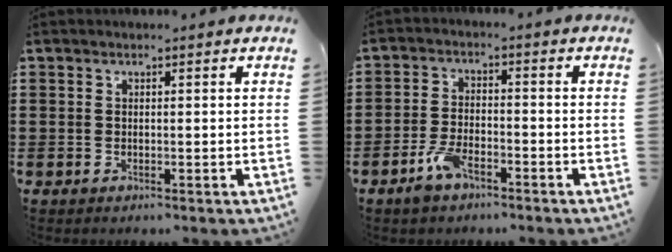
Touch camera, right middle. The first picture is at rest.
{"total": 4.8, "force": [-3.1, 2.0, 3.1], "torque": [-0.078, 0.003, -0.065]}